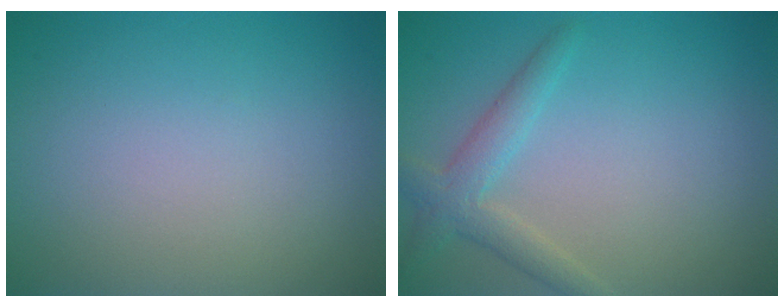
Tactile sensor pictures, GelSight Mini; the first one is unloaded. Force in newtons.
{"total": 2.7, "press": 2.7, "slide": 0.3}